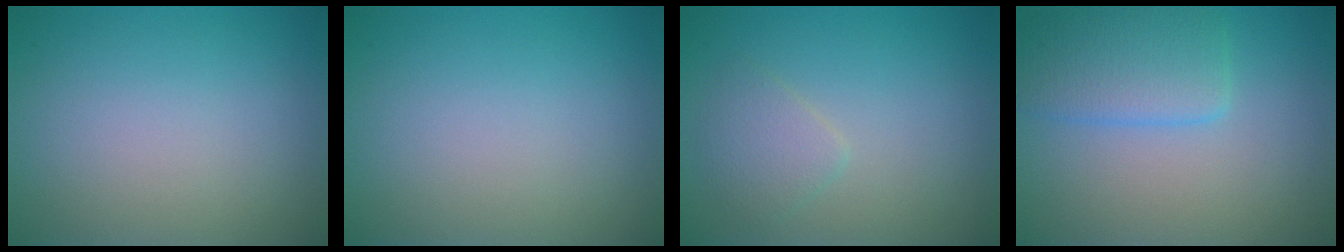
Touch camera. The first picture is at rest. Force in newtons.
{"total": 0.0}
{"total": 1.8, "press": 1.8, "slide": 0.0}
{"total": 3.8, "press": 3.8, "slide": 0.1}